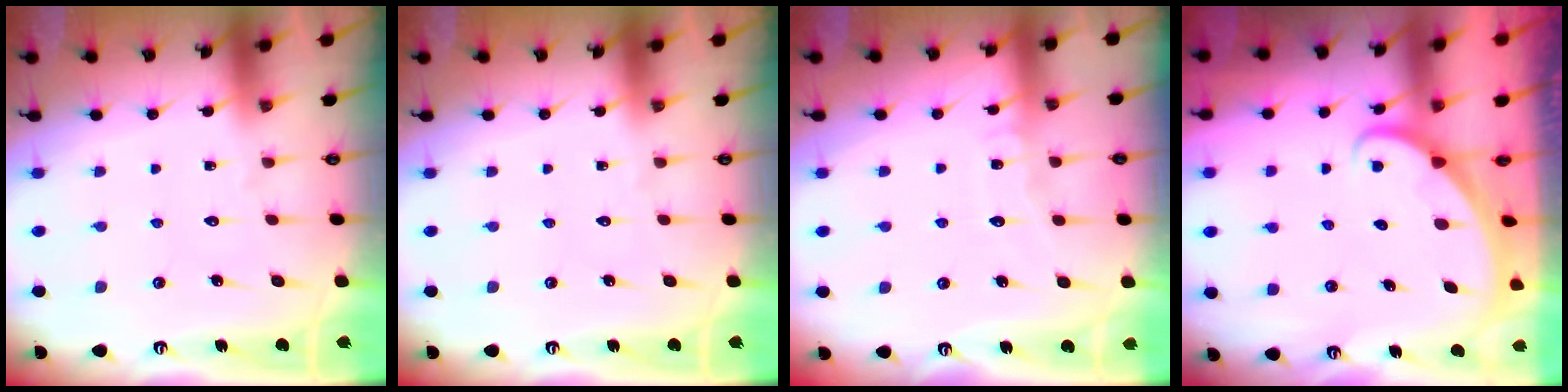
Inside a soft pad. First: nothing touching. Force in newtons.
{"total": 0.0}
{"total": 5.0, "press": 5.0, "slide": 0.6}
{"total": 1.7, "press": 1.7, "slide": 0.1}